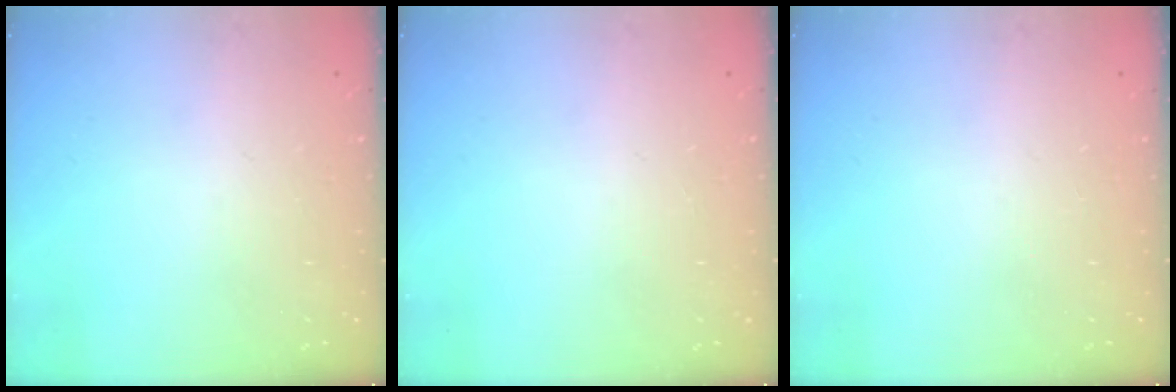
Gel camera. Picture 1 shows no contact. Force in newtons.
{"total": 0.0}
{"total": 0.0}